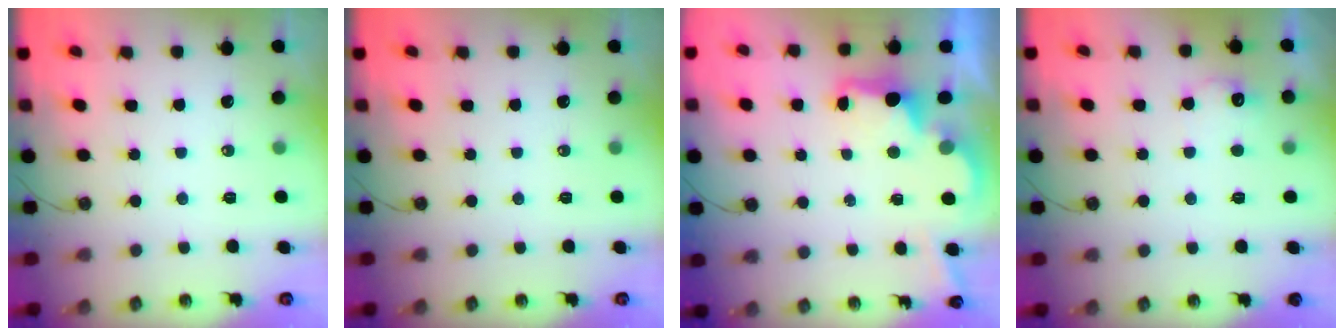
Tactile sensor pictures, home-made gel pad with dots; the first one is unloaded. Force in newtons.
{"total": 0.0}
{"total": 2.7, "press": 2.6, "slide": 0.8}
{"total": 6.9, "press": 6.8, "slide": 1.2}